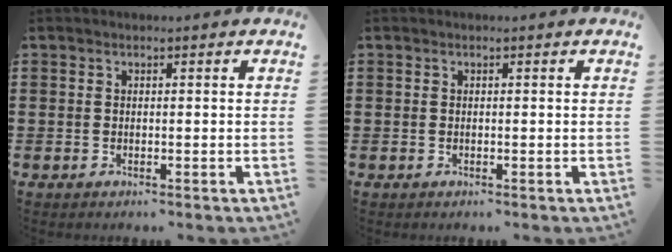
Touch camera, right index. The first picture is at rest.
{"total": 0.0}